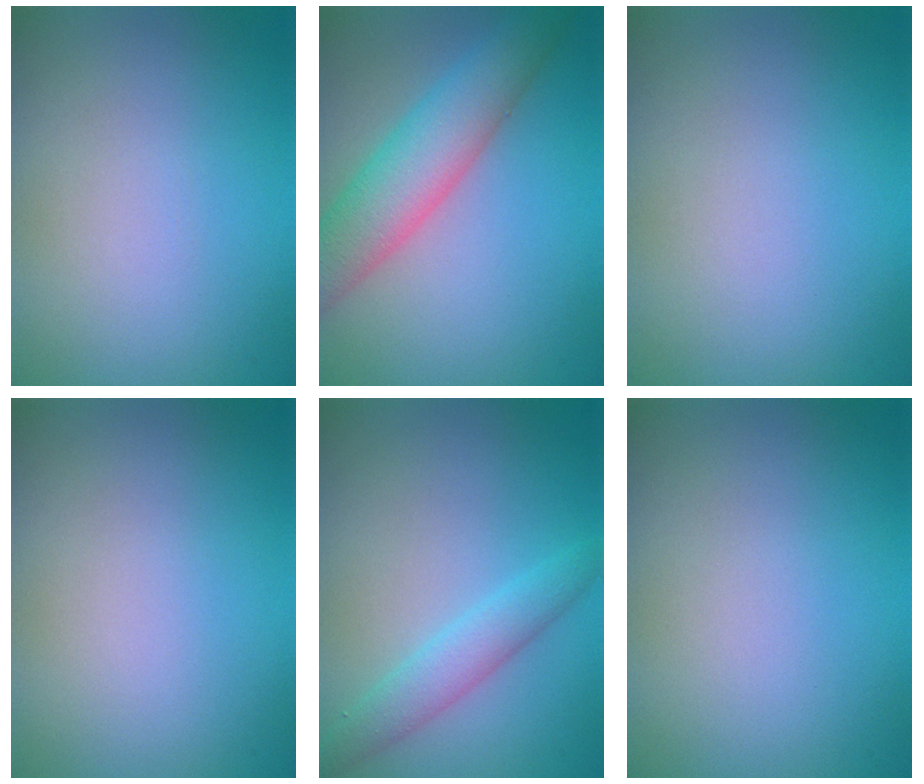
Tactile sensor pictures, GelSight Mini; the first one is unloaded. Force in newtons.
{"total": 6.3, "press": 6.3, "slide": 0.2}
{"total": 0.0}
{"total": 0.0}
{"total": 2.8, "press": 2.8, "slide": 0.1}
{"total": 0.0}